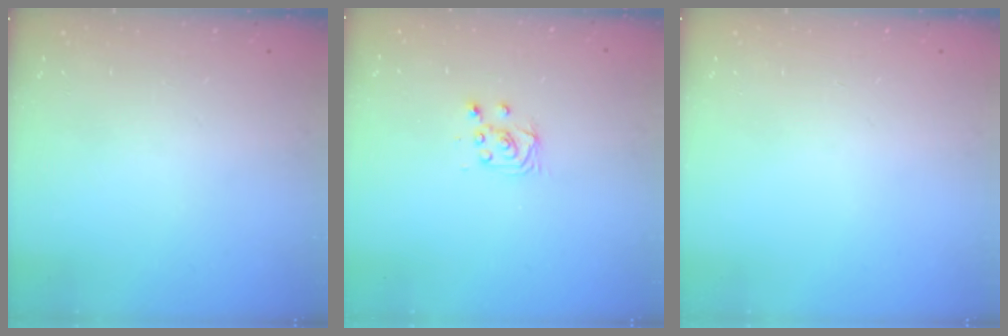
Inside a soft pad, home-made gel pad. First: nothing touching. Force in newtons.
{"total": 5.2, "press": 5.2, "slide": 0.5}
{"total": 0.0}